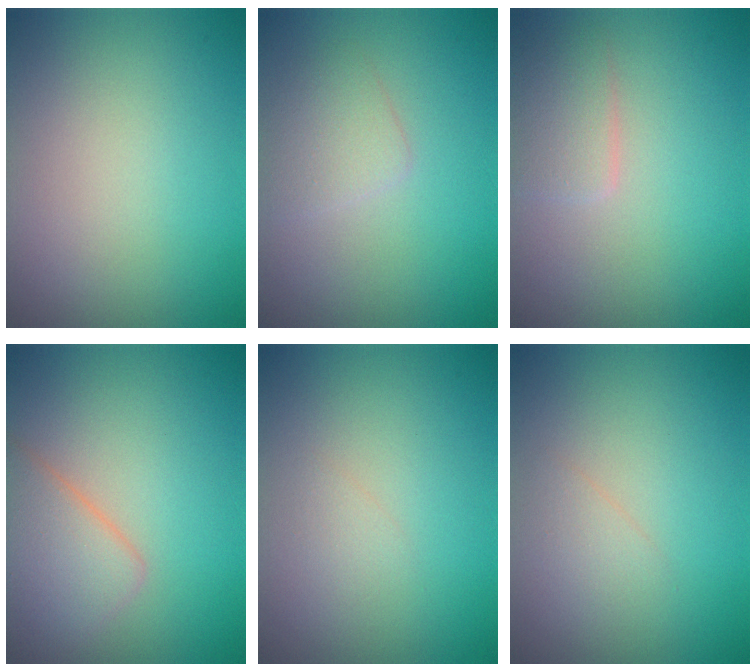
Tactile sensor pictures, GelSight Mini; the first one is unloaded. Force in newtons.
{"total": 1.9, "press": 1.9, "slide": 0.0}
{"total": 2.3, "press": 2.3, "slide": 0.1}
{"total": 3.9, "press": 3.9, "slide": 0.1}
{"total": 0.7, "press": 0.7, "slide": 0.1}
{"total": 1.0, "press": 1.0, "slide": 0.0}